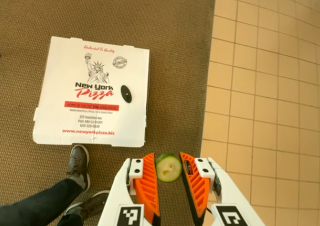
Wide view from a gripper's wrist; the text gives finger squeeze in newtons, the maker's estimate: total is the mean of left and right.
{"total": 7.7, "left": 7.5, "right": 7.9}